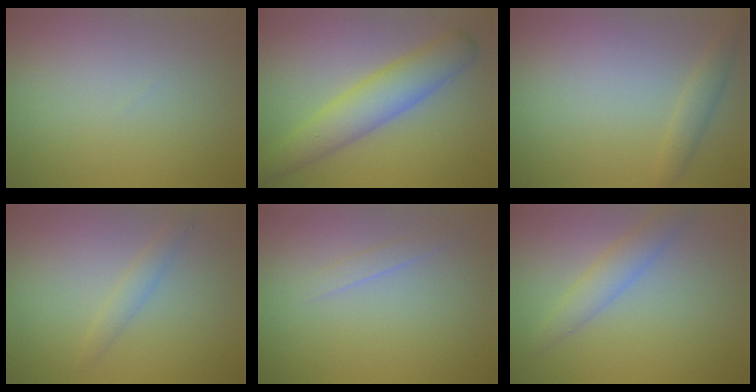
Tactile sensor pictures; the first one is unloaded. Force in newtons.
{"total": 5.3, "press": 5.3, "slide": 0.1}
{"total": 1.6, "press": 1.6, "slide": 0.1}
{"total": 1.1, "press": 1.1, "slide": 0.1}
{"total": 0.8, "press": 0.8, "slide": 0.1}
{"total": 2.7, "press": 2.7, "slide": 0.1}